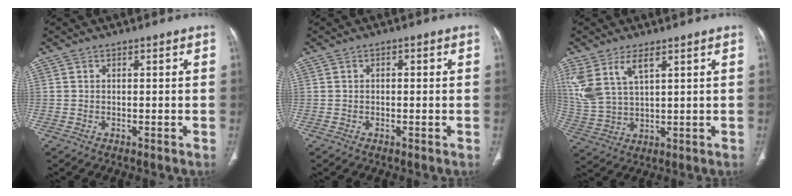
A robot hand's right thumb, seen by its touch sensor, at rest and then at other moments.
{"total": 1.1, "force": [0.2, 0.6, 0.9], "torque": [-0.018, 0.004, 0.003]}
{"total": 9.7, "force": [5.0, 4.3, 7.1], "torque": [-0.163, -0.012, 0.114]}